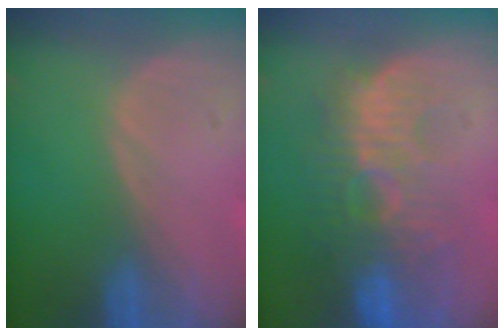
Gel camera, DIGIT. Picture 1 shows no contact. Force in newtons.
{"total": 10.5, "press": 9.5, "slide": 4.5}